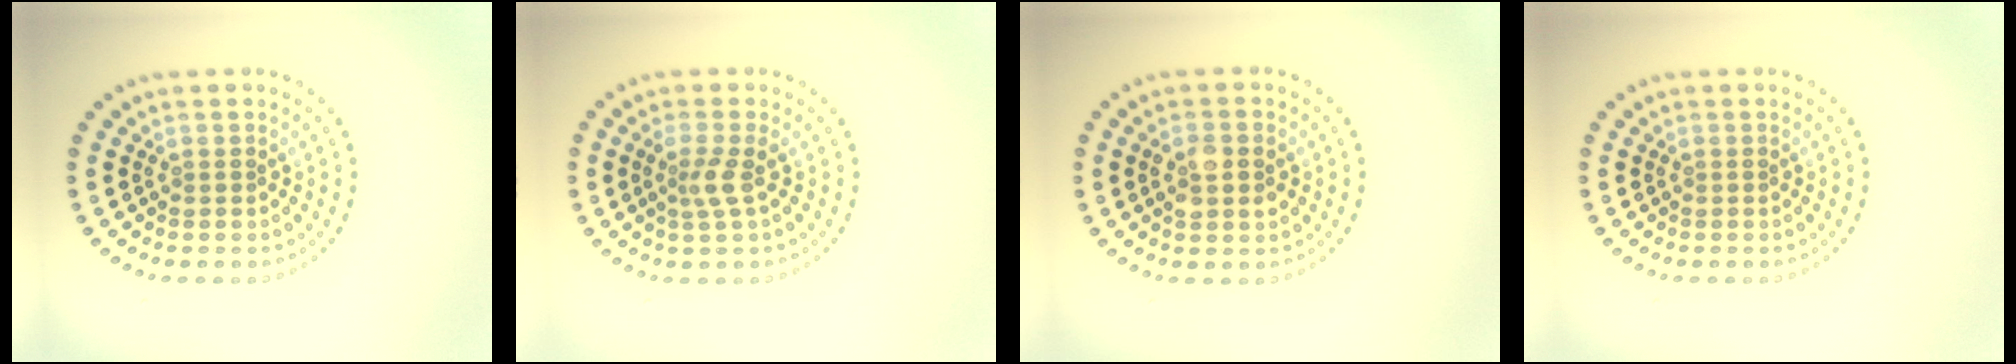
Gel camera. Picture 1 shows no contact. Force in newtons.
{"total": 2.0, "press": 1.4, "slide": 1.3}
{"total": 2.7, "press": 2.7, "slide": 0.2}
{"total": 0.0}